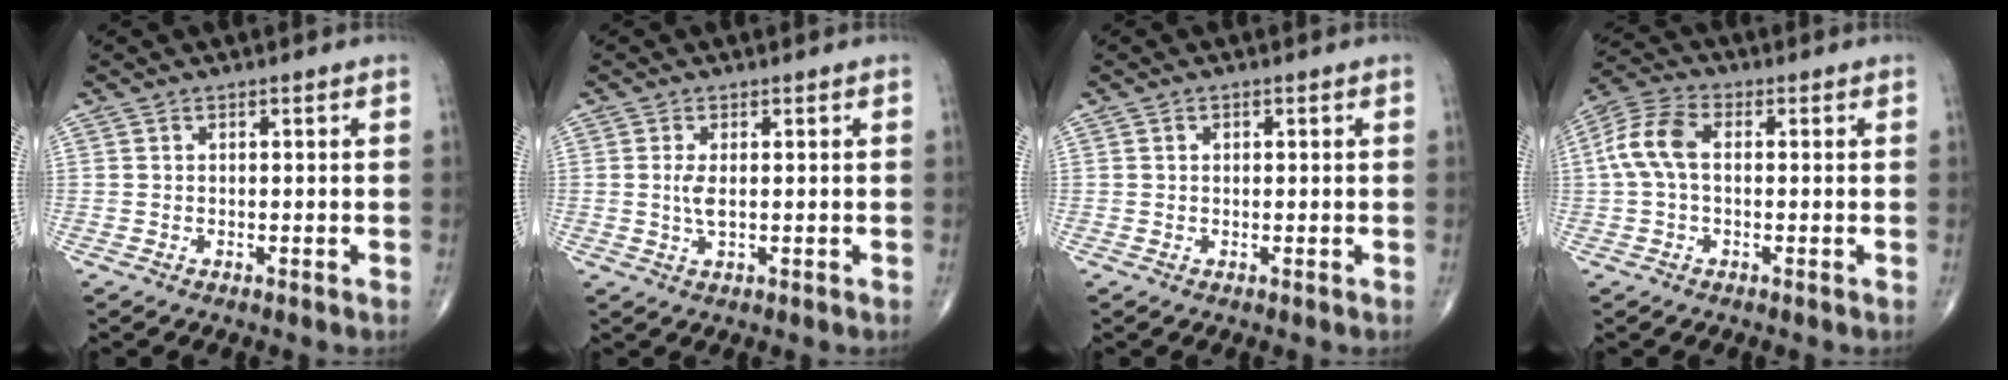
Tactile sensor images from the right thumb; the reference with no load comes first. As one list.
[{"total": 2.6, "force": [0.2, 0.9, 2.5], "torque": [-0.056, -0.005, 0.007]}, {"total": 0.6, "force": [0.2, 0.5, 0.3], "torque": [-0.001, 0.000, 0.003]}, {"total": 8.1, "force": [0.4, 4.9, 6.5], "torque": [-0.146, 0.025, 0.002]}]